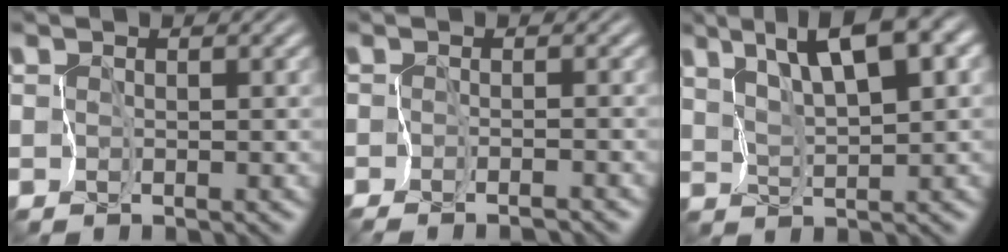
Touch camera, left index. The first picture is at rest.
{"total": 1.7, "force": [-1.6, -0.5, 0.4], "torque": [-0.011, -0.008, -0.036]}
{"total": 7.5, "force": [4.6, 1.4, 5.8], "torque": [-0.121, 0.015, 0.080]}